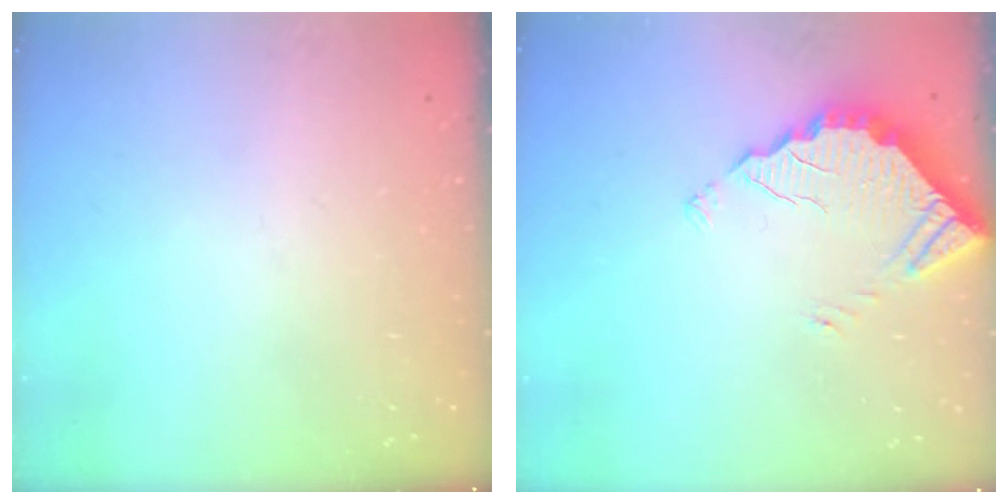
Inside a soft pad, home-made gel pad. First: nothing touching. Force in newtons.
{"total": 3.6, "press": 3.6, "slide": 0.2}